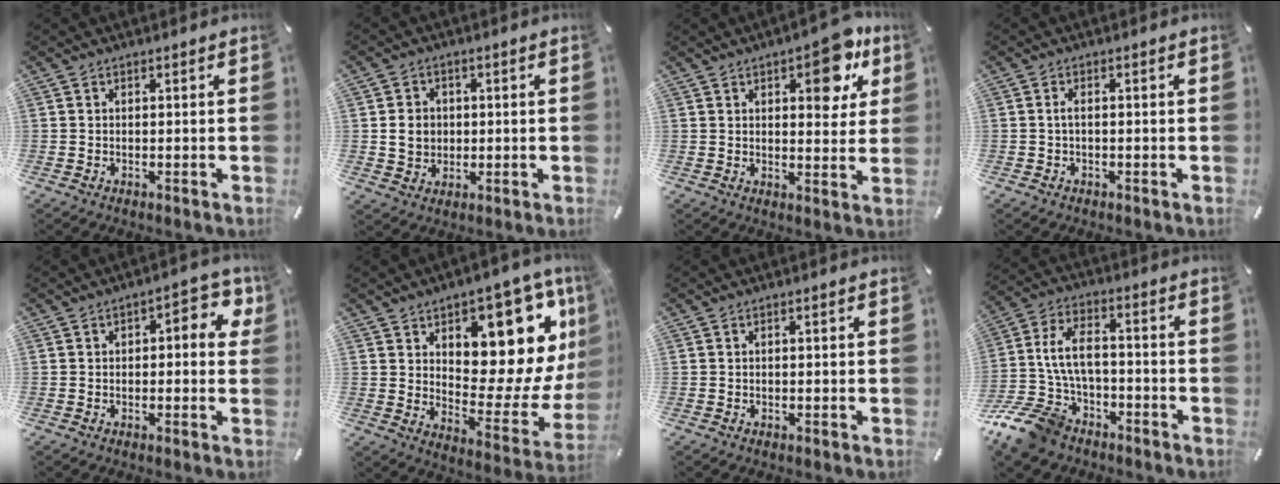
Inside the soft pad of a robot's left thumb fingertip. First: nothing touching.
{"total": 5.2, "force": [0.1, 4.9, 1.7], "torque": [-0.023, 0.005, 0.002]}
{"total": 11.5, "force": [5.9, 5.4, 8.2], "torque": [-0.081, -0.033, 0.092]}
{"total": 1.6, "force": [-0.3, 0.7, 1.4], "torque": [-0.027, 0.004, -0.008]}
{"total": 6.6, "force": [1.2, 3.4, 5.5], "torque": [-0.058, -0.004, 0.009]}
{"total": 16.2, "force": [8.2, 9.0, 10.8], "torque": [-0.122, -0.089, 0.134]}
{"total": 0.6, "force": [0.0, 0.3, 0.5], "torque": [-0.009, 0.002, -0.002]}
{"total": 14.4, "force": [-5.1, 9.8, 9.3], "torque": [-0.190, 0.042, -0.088]}